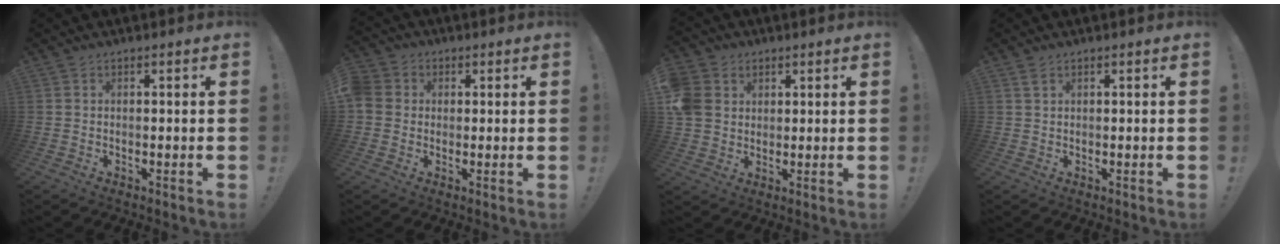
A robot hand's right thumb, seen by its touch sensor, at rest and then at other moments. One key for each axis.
{"total": 4.9, "fx": 0.1, "fy": 4.6, "fz": 1.6, "tx": -0.040, "ty": 0.013, "tz": 0.004}
{"total": 7.8, "fx": 2.4, "fy": 6.9, "fz": 2.8, "tx": -0.060, "ty": -0.008, "tz": 0.050}
{"total": 1.7, "fx": 1.1, "fy": 0.7, "fz": 1.0, "tx": -0.021, "ty": 0.001, "tz": 0.020}